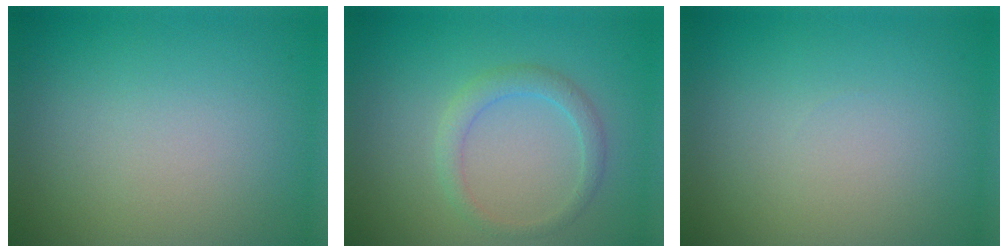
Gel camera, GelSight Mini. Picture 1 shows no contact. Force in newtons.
{"total": 2.0, "press": 2.0, "slide": 0.1}
{"total": 0.0}